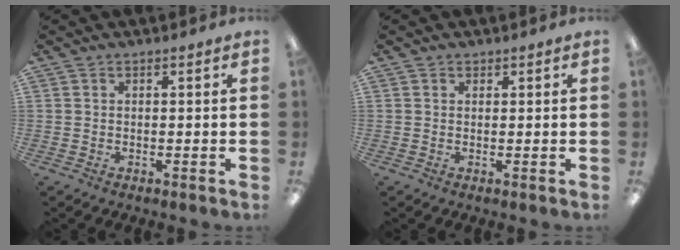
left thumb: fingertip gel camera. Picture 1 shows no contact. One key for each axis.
{"total": 0.7, "fx": 0.5, "fy": 0.4, "fz": 0.0, "tx": 0.008, "ty": -0.002, "tz": 0.008}